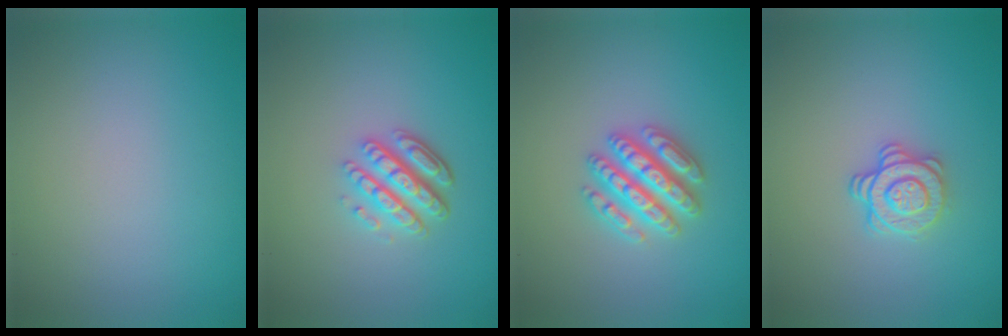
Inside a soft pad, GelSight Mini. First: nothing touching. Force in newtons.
{"total": 4.4, "press": 3.3, "slide": 2.9}
{"total": 4.8, "press": 4.7, "slide": 0.8}
{"total": 2.9, "press": 2.5, "slide": 1.3}